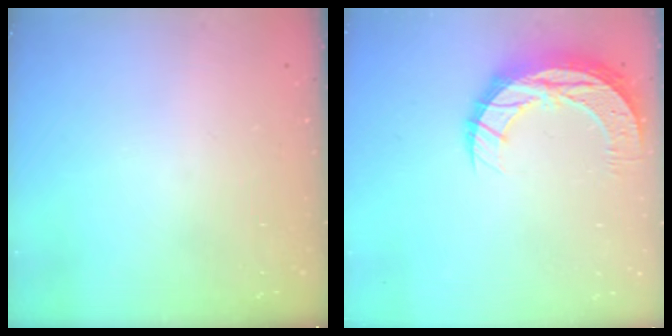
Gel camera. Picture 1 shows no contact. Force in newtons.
{"total": 11.0, "press": 11.0, "slide": 0.8}